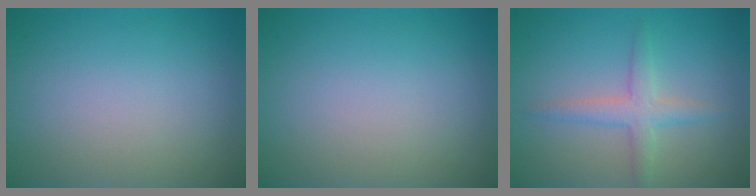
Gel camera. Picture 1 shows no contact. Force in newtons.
{"total": 0.0}
{"total": 2.7, "press": 2.7, "slide": 0.1}